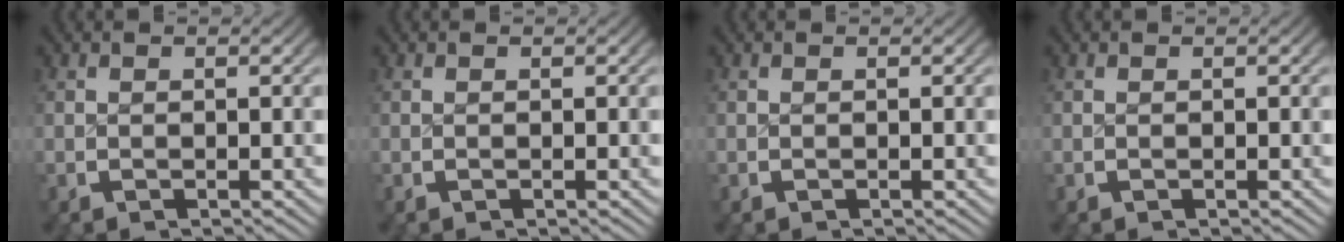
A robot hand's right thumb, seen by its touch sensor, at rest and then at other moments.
{"total": 0.0}
{"total": 0.0}
{"total": 0.0}